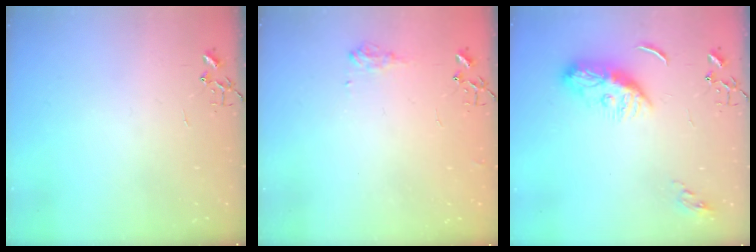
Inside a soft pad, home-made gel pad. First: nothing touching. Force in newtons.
{"total": 7.7, "press": 7.6, "slide": 1.0}
{"total": 11.0, "press": 11.0, "slide": 0.2}